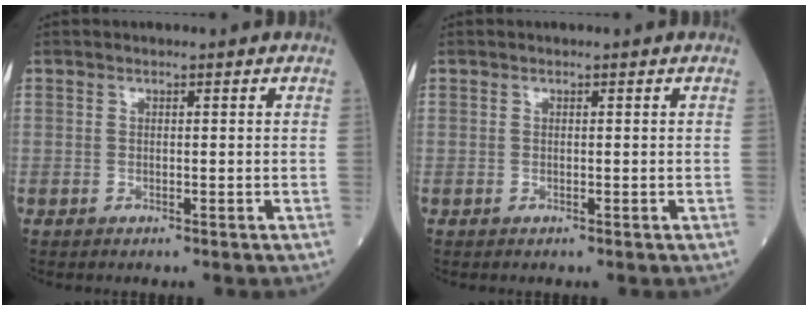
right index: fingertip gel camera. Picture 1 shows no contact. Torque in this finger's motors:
{"motor_torque": [0.12, -0.03, 0.03, 0.00]}